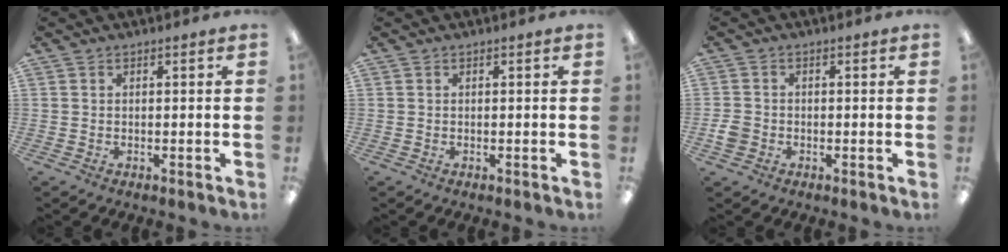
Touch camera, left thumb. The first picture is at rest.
{"total": 0.0}
{"total": 3.0, "force": [-1.0, 2.6, 1.1], "torque": [-0.016, 0.008, -0.017]}